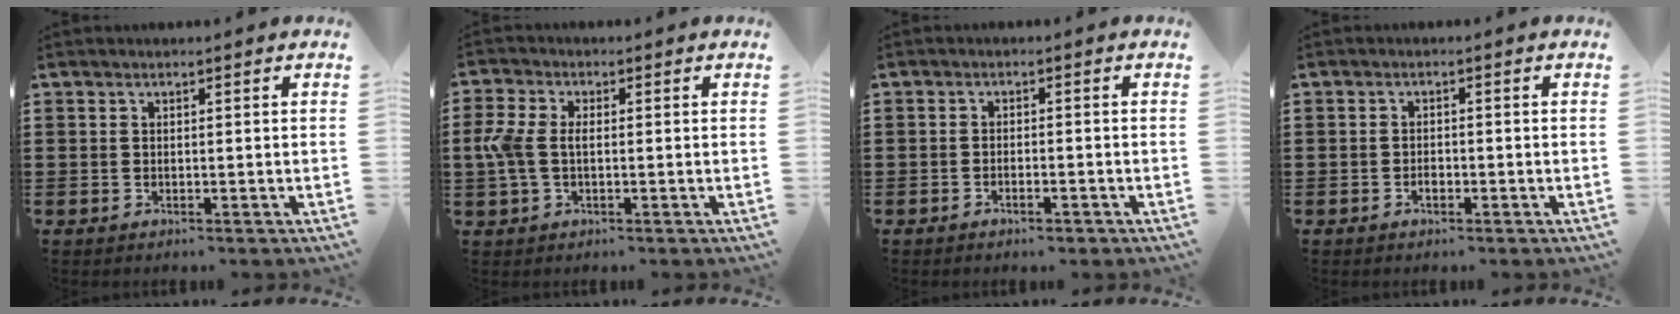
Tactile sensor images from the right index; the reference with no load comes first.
{"total": 4.5, "force": [-0.3, 2.6, 3.7], "torque": [-0.107, -0.005, -0.016]}
{"total": 1.5, "force": [-1.2, 0.3, 0.8], "torque": [-0.019, -0.003, -0.023]}
{"total": 1.2, "force": [-0.7, 0.5, 0.8], "torque": [-0.016, -0.003, -0.011]}